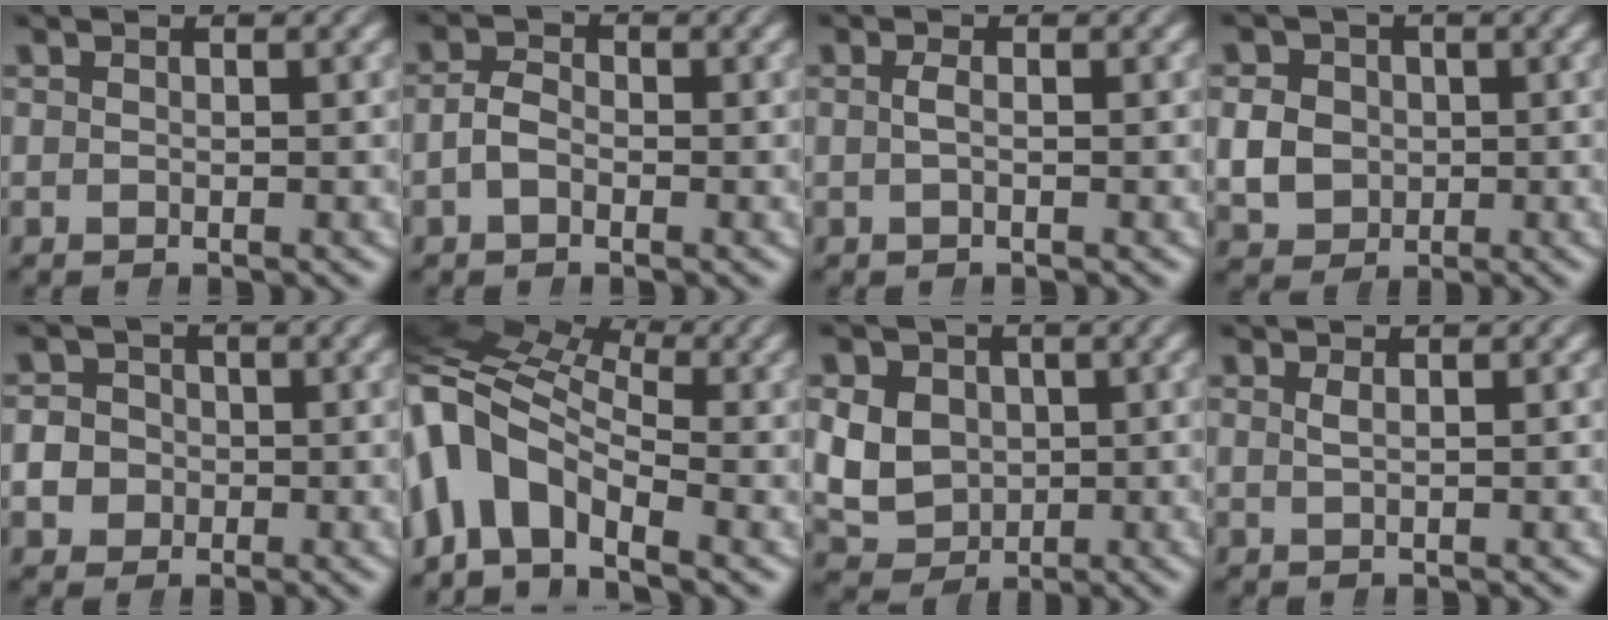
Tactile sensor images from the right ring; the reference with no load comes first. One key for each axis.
{"total": 2.2, "fx": -0.8, "fy": 1.6, "fz": 1.2, "tx": -0.031, "ty": -0.004, "tz": -0.014}
{"total": 0.8, "fx": -0.4, "fy": -0.1, "fz": 0.7, "tx": -0.021, "ty": -0.005, "tz": -0.005}
{"total": 4.5, "fx": -0.4, "fy": 4.1, "fz": 1.7, "tx": -0.030, "ty": -0.012, "tz": 0.003}
{"total": 4.7, "fx": -0.7, "fy": 4.4, "fz": 1.3, "tx": -0.032, "ty": -0.014, "tz": -0.012}
{"total": 11.0, "fx": -0.4, "fy": 9.1, "fz": 6.2, "tx": -0.172, "ty": -0.026, "tz": -0.015}
{"total": 8.4, "fx": -0.6, "fy": 7.6, "fz": 3.5, "tx": -0.093, "ty": -0.037, "tz": 0.002}
{"total": 0.6, "fx": 0.2, "fy": -0.3, "fz": 0.5, "tx": -0.014, "ty": -0.006, "tz": 0.010}